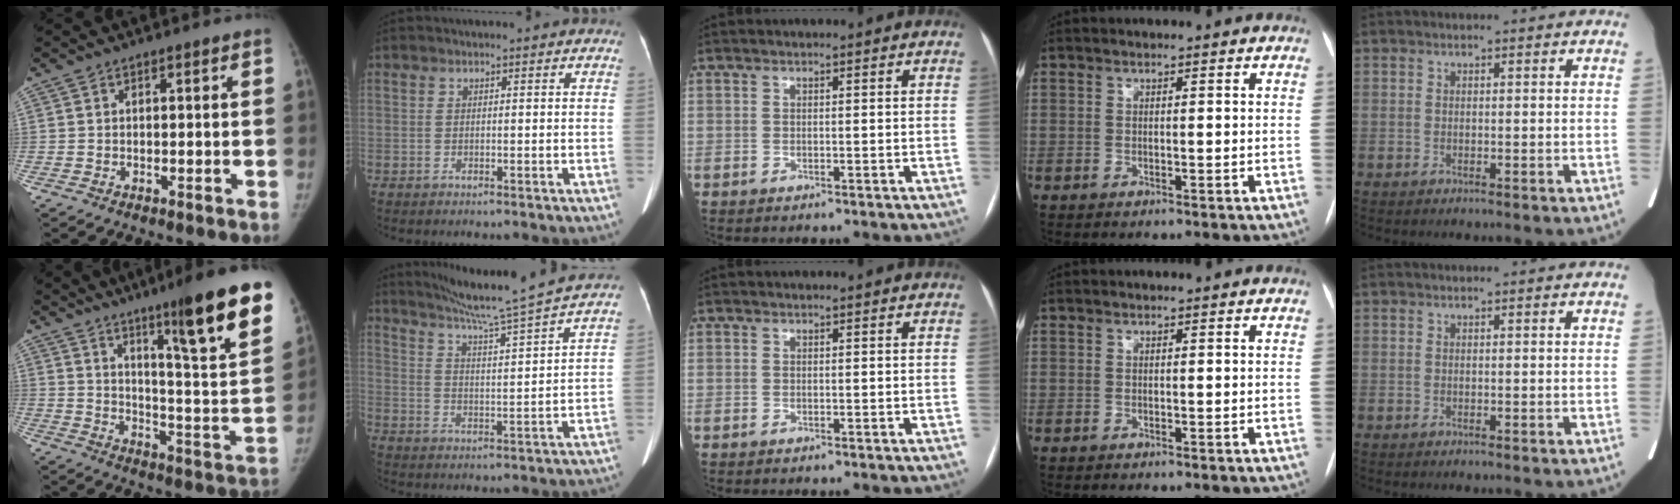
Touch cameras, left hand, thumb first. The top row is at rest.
{"thumb": {"total": 22.3, "force": [13.8, 2.1, 17.4], "torque": [-0.223, -0.075, 0.208]}, "index": {"total": 14.1, "force": [12.5, -2.3, 6.2], "torque": [-0.108, -0.017, 0.182]}}